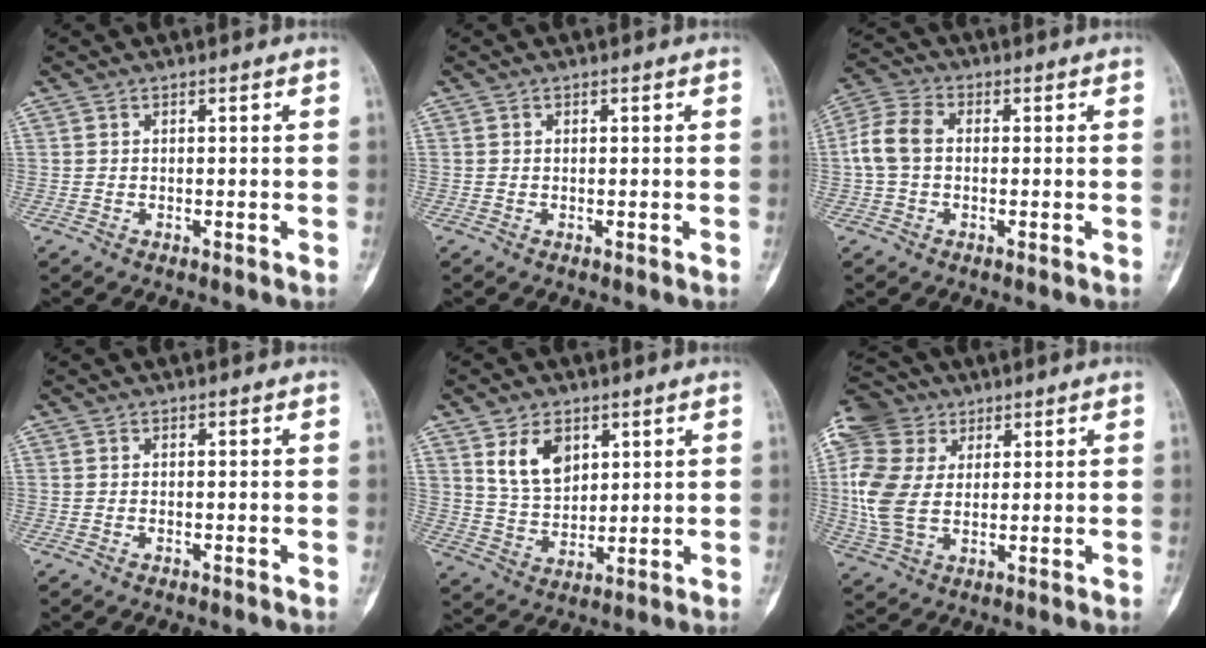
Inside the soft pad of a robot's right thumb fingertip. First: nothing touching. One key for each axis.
{"total": 0.0}
{"total": 7.0, "fx": -0.1, "fy": 4.9, "fz": 4.9, "tx": -0.105, "ty": 0.022, "tz": -0.010}
{"total": 0.0}
{"total": 9.1, "fx": 4.1, "fy": 6.0, "fz": 5.5, "tx": -0.075, "ty": -0.025, "tz": 0.086}
{"total": 13.6, "fx": 3.4, "fy": 10.0, "fz": 8.5, "tx": -0.188, "ty": 0.003, "tz": 0.060}